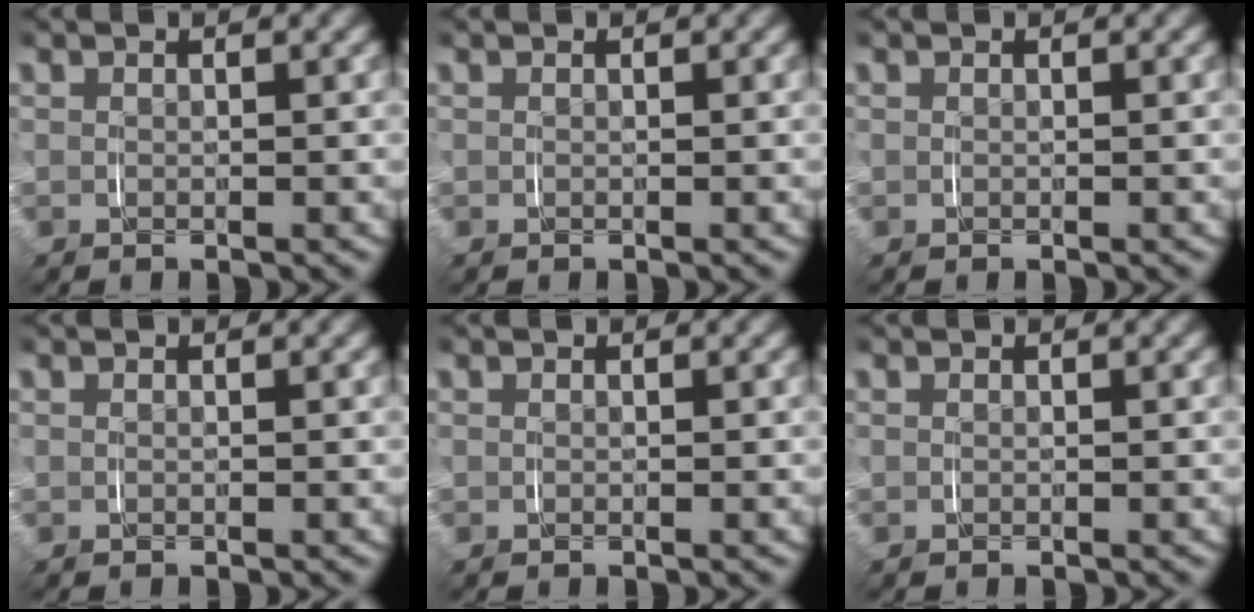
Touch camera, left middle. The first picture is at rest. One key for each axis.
{"total": 0.0}
{"total": 0.0}
{"total": 0.0}
{"total": 0.0}
{"total": 0.0}